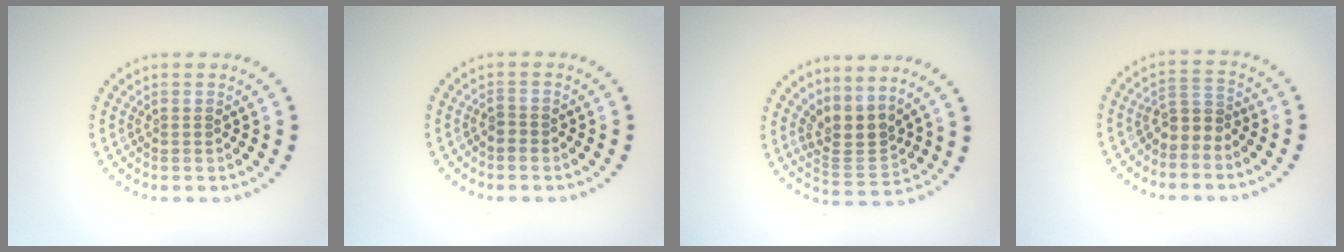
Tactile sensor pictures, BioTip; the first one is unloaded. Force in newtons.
{"total": 0.8, "press": 0.5, "slide": 0.6}
{"total": 3.1, "press": 2.3, "slide": 2.1}
{"total": 2.0, "press": 1.5, "slide": 1.4}